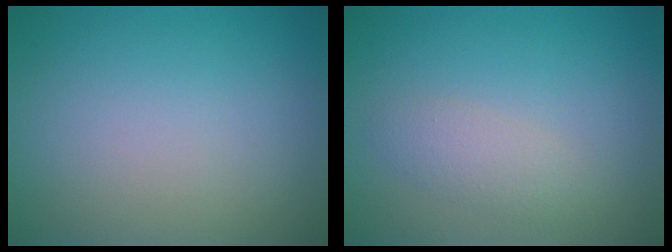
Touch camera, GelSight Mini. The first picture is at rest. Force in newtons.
{"total": 1.9, "press": 1.9, "slide": 0.0}